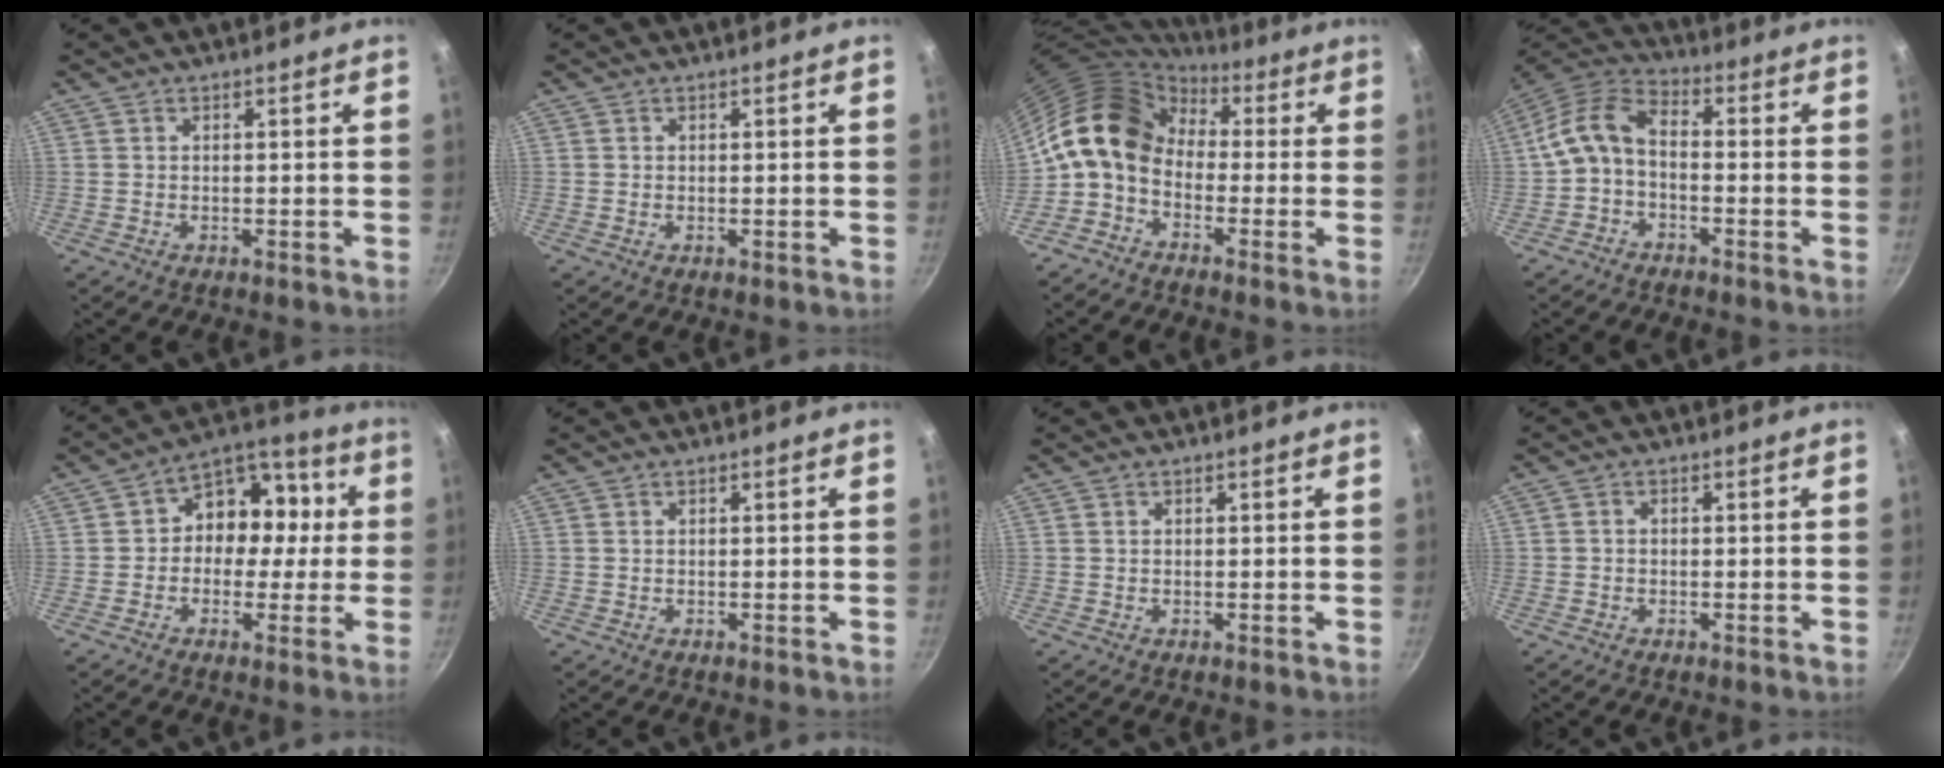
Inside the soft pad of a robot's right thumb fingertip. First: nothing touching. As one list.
[{"total": 0.0}, {"total": 12.9, "force": [0.0, 9.5, 8.7], "torque": [-0.137, 0.038, -0.026]}, {"total": 8.6, "force": [-2.0, 5.1, 6.6], "torque": [-0.135, 0.046, -0.052]}, {"total": 12.0, "force": [0.3, 9.7, 7.0], "torque": [-0.040, 0.036, -0.016]}, {"total": 0.0}, {"total": 0.0}, {"total": 0.8, "force": [-0.3, 0.6, 0.5], "torque": [-0.010, 0.005, -0.007]}]